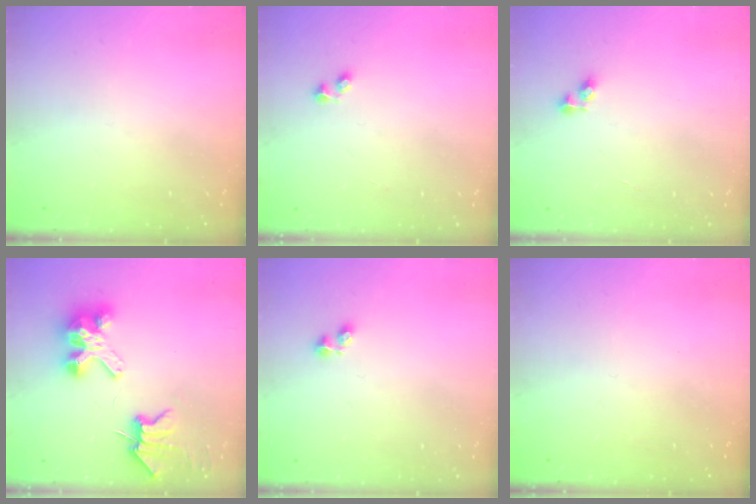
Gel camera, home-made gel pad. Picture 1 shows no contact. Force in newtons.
{"total": 1.5, "press": 1.2, "slide": 0.8}
{"total": 4.0, "press": 3.9, "slide": 0.6}
{"total": 8.2, "press": 8.1, "slide": 0.9}
{"total": 1.8, "press": 1.7, "slide": 0.4}
{"total": 0.0}